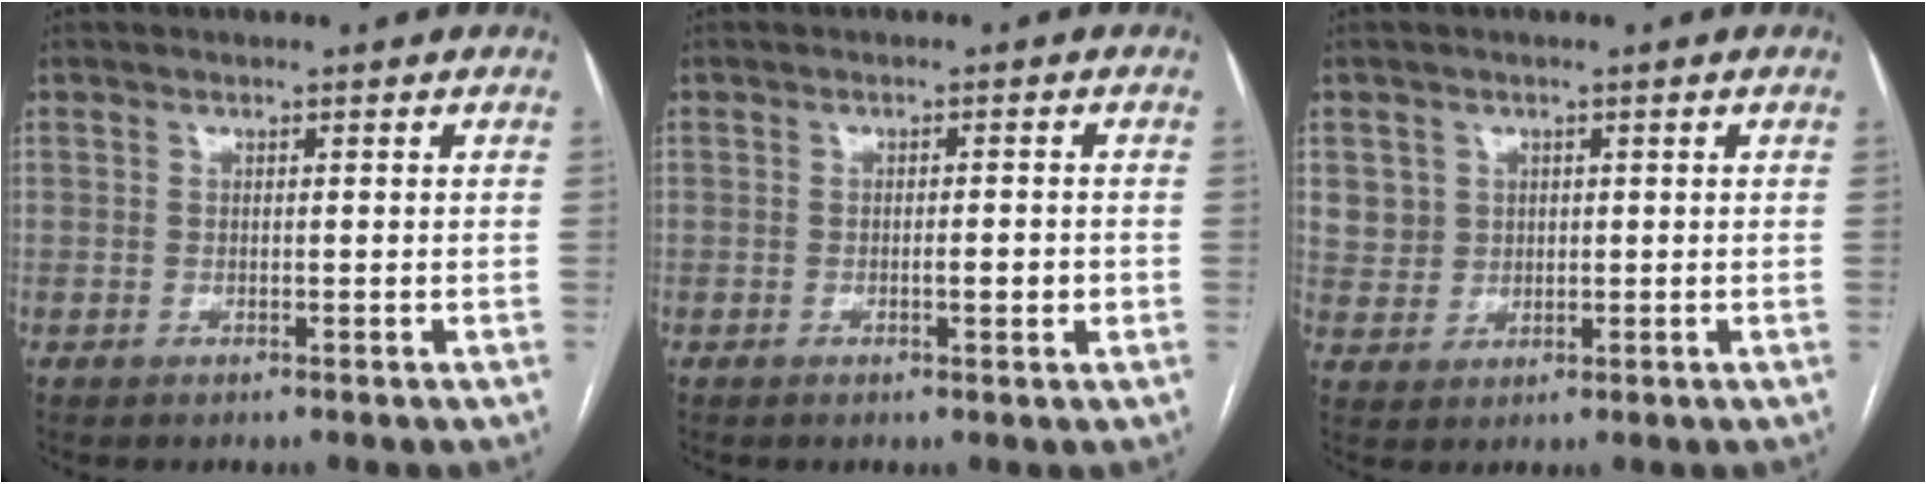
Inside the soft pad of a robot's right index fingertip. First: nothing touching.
{"total": 2.2, "force": [-0.5, 0.5, 2.1], "torque": [-0.036, 0.000, -0.006]}
{"total": 4.4, "force": [1.7, 4.1, 0.4], "torque": [-0.003, 0.006, 0.041]}